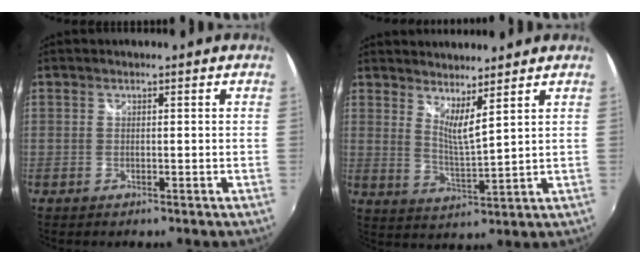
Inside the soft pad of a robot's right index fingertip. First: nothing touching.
{"total": 6.0, "force": [5.0, -0.2, 3.3], "torque": [-0.050, -0.012, 0.077]}